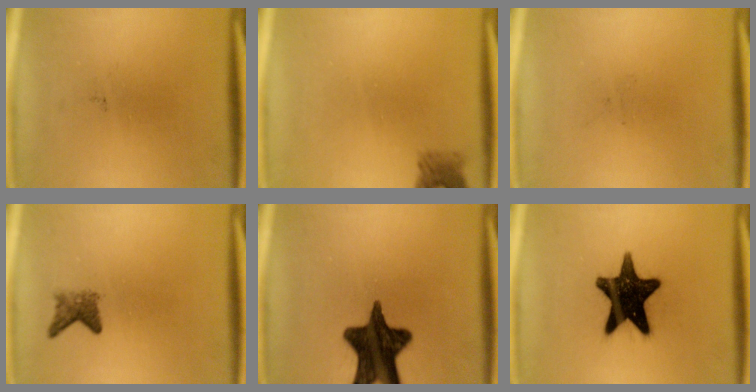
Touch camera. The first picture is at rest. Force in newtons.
{"total": 2.1}
{"total": 0.0}
{"total": 2.3}
{"total": 15.1}
{"total": 16.8}